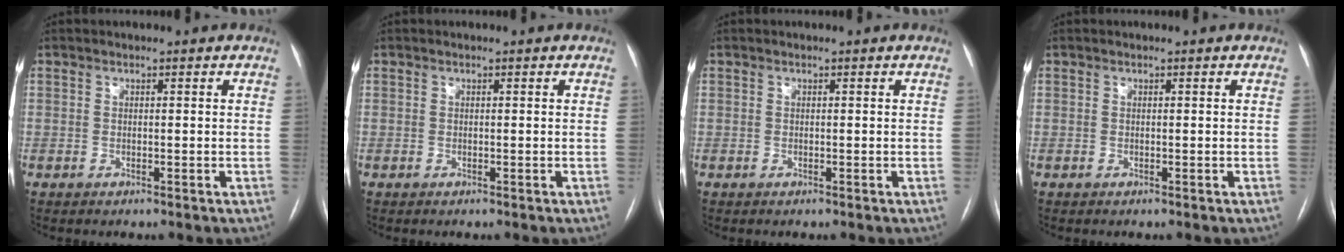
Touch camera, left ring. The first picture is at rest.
{"total": 0.0}
{"total": 0.0}
{"total": 0.0}